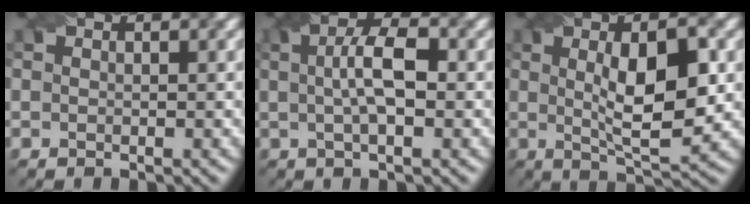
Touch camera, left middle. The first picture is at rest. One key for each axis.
{"total": 4.3, "fx": 0.4, "fy": 1.3, "fz": 4.1, "tx": -0.075, "ty": 0.009, "tz": 0.005}
{"total": 7.8, "fx": 0.8, "fy": 2.2, "fz": 7.4, "tx": -0.113, "ty": 0.007, "tz": 0.013}